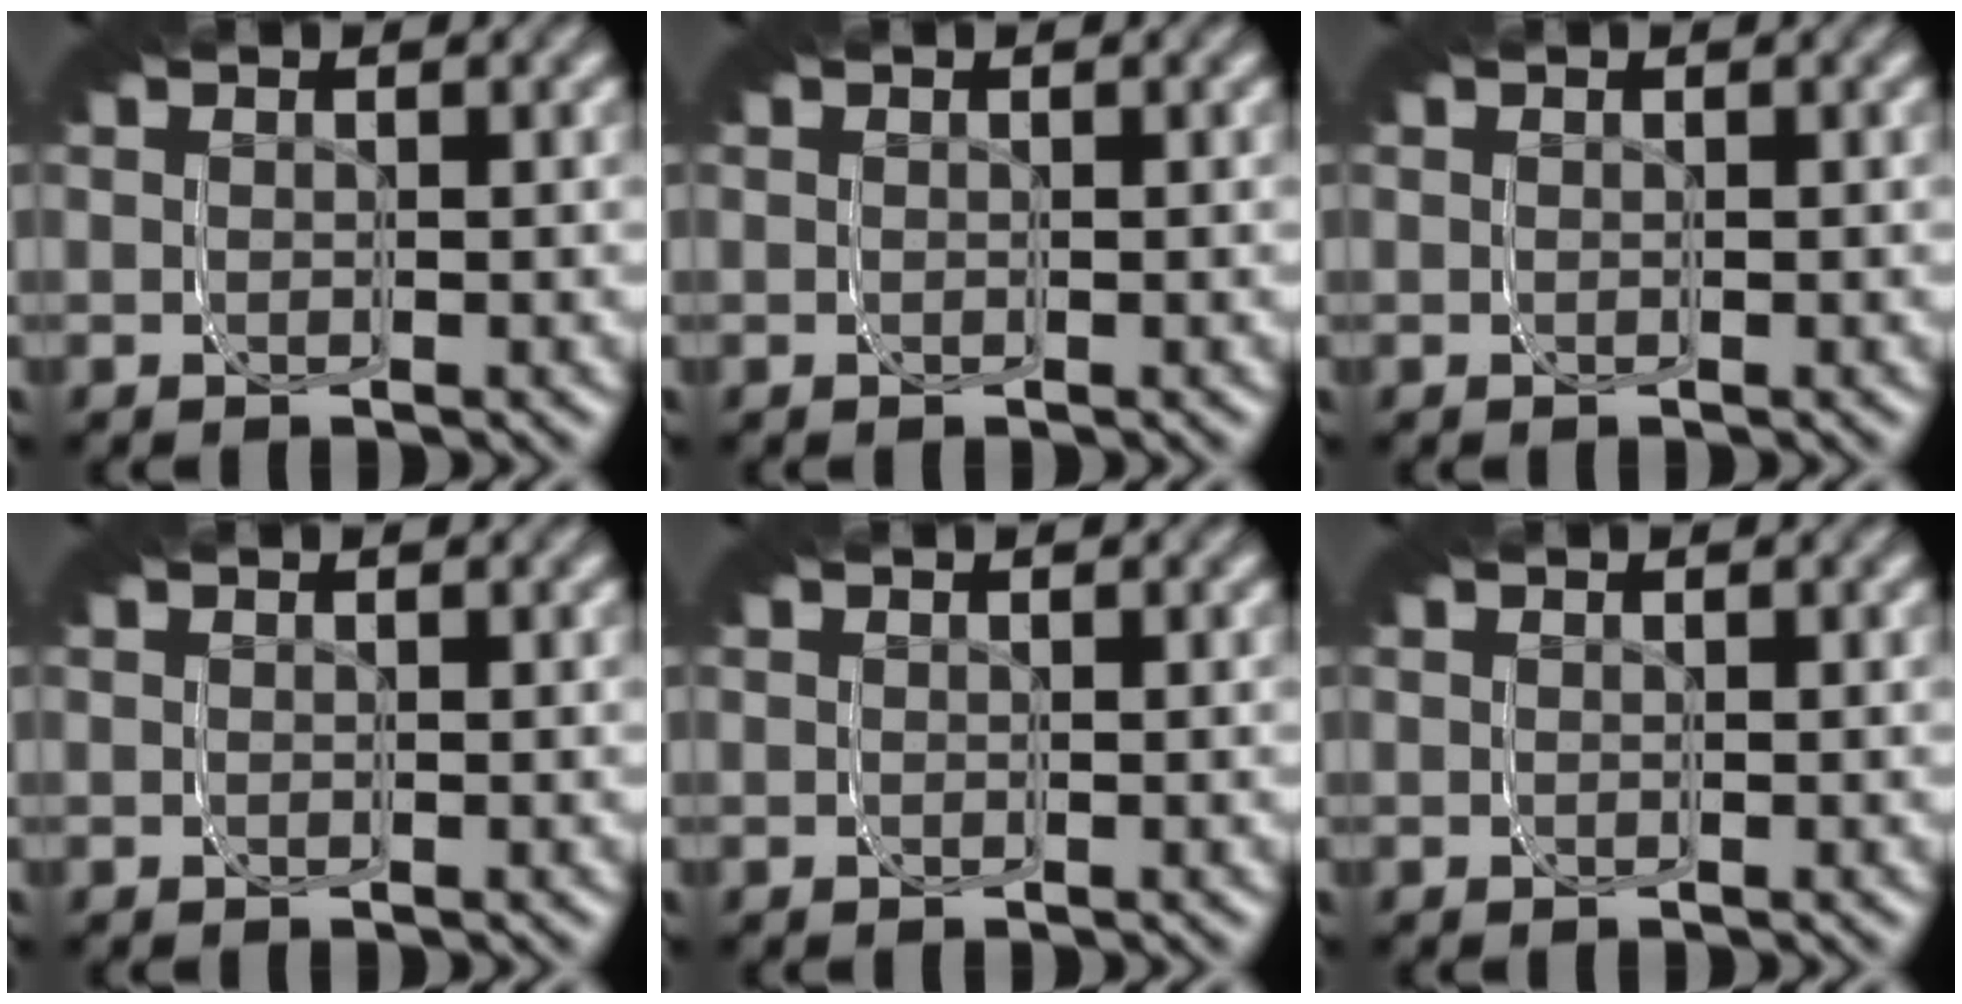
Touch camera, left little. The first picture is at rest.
{"total": 0.0}
{"total": 0.0}
{"total": 0.0}
{"total": 0.0}
{"total": 0.0}